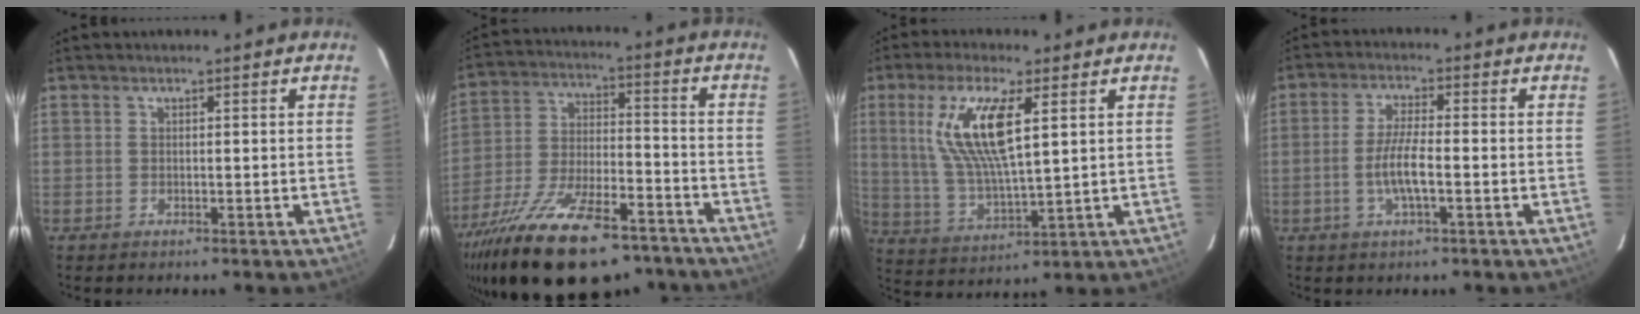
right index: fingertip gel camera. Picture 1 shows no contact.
{"total": 25.5, "force": [-18.2, 9.8, 14.9], "torque": [-0.282, -0.034, -0.277]}
{"total": 13.7, "force": [4.7, 3.5, 12.4], "torque": [-0.246, 0.000, 0.101]}
{"total": 6.3, "force": [-1.7, 1.2, 5.9], "torque": [-0.117, -0.002, -0.034]}